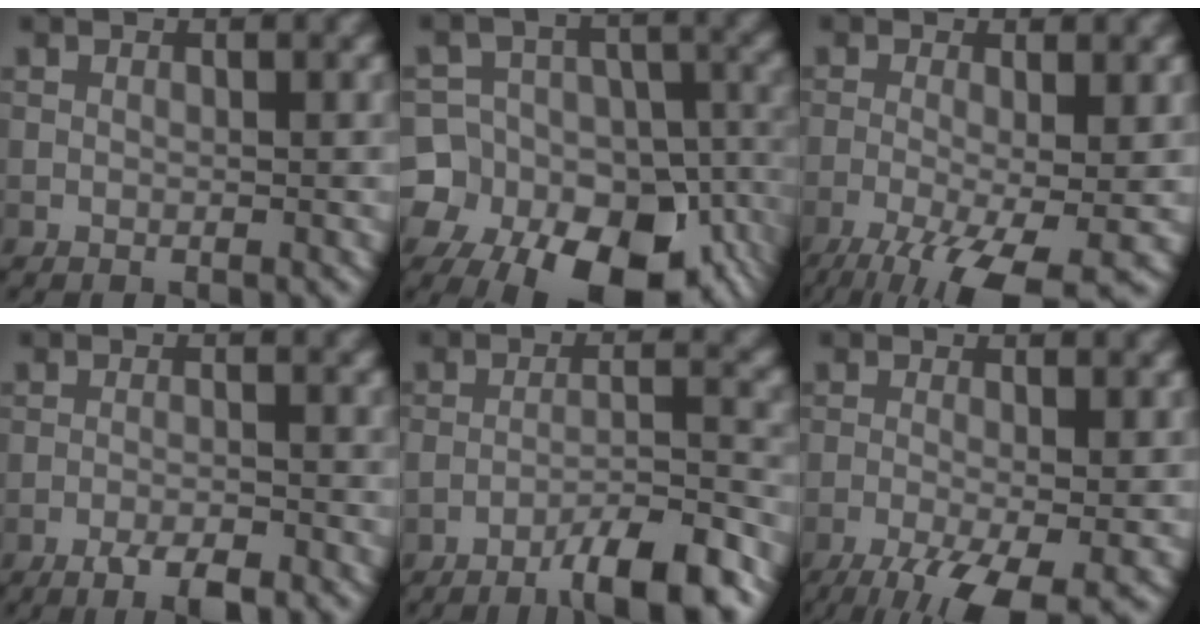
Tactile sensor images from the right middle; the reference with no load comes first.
{"total": 18.9, "force": [-10.3, 14.1, 7.2], "torque": [-0.113, -0.050, -0.152]}
{"total": 9.1, "force": [-4.7, 2.6, 7.4], "torque": [-0.131, -0.026, -0.079]}
{"total": 3.4, "force": [-2.4, 0.6, 2.2], "torque": [-0.043, 0.000, -0.044]}
{"total": 7.9, "force": [-5.6, 1.5, 5.3], "torque": [-0.074, 0.009, -0.088]}
{"total": 8.1, "force": [-4.8, 2.3, 6.1], "torque": [-0.112, -0.021, -0.083]}